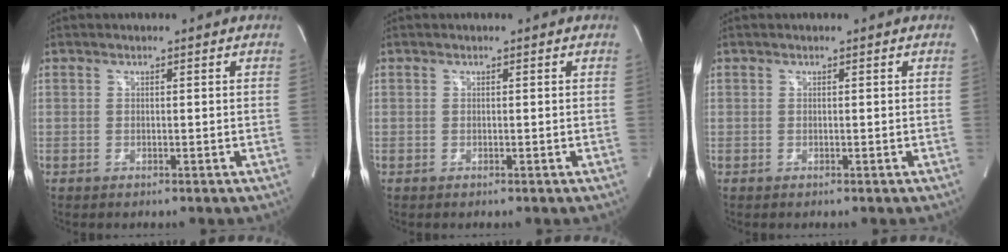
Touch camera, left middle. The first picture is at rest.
{"total": 0.0}
{"total": 0.0}